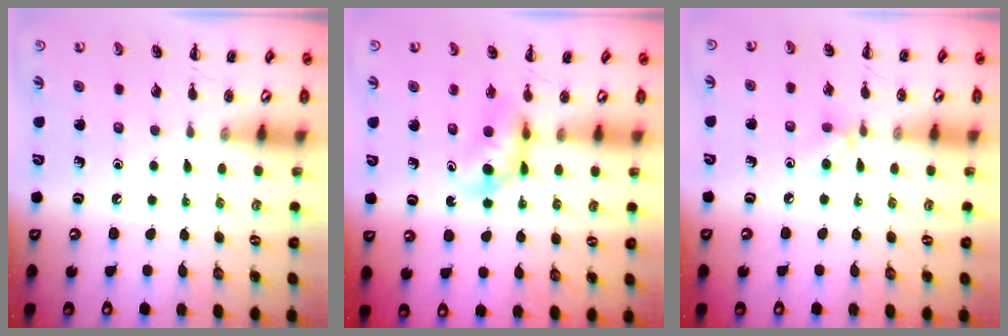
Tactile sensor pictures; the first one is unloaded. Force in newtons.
{"total": 4.1, "press": 4.0, "slide": 0.9}
{"total": 4.8, "press": 4.5, "slide": 1.7}